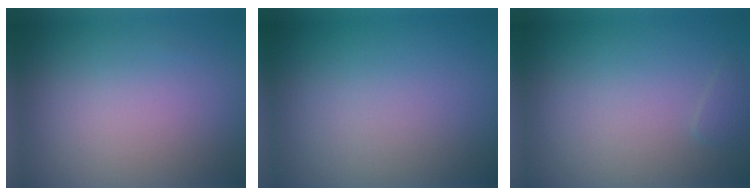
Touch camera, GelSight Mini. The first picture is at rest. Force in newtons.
{"total": 0.0}
{"total": 0.7, "press": 0.7, "slide": 0.1}